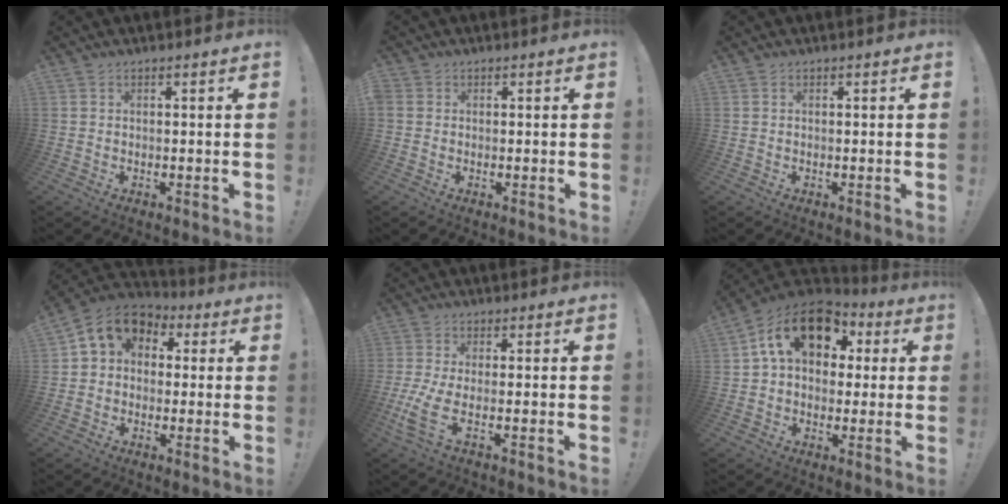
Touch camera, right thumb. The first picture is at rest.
{"total": 1.3, "force": [0.4, 1.1, 0.5], "torque": [-0.015, 0.005, 0.009]}
{"total": 0.0}
{"total": 9.1, "force": [2.8, 7.4, 4.5], "torque": [-0.065, -0.005, 0.058]}
{"total": 6.5, "force": [-1.0, 1.4, 6.3], "torque": [-0.138, -0.016, -0.017]}
{"total": 17.5, "force": [6.1, 11.4, 11.9], "torque": [-0.189, -0.005, 0.107]}